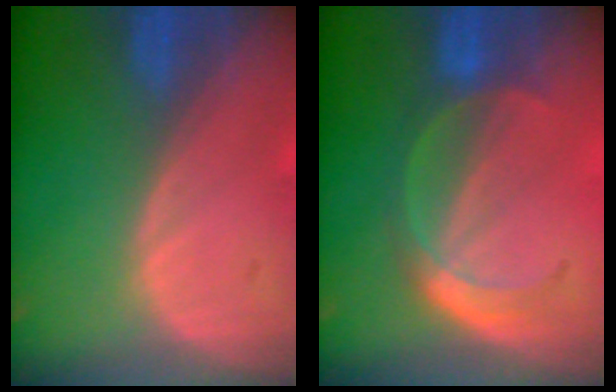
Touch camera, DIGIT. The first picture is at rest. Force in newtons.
{"total": 4.8, "press": 4.6, "slide": 1.3}